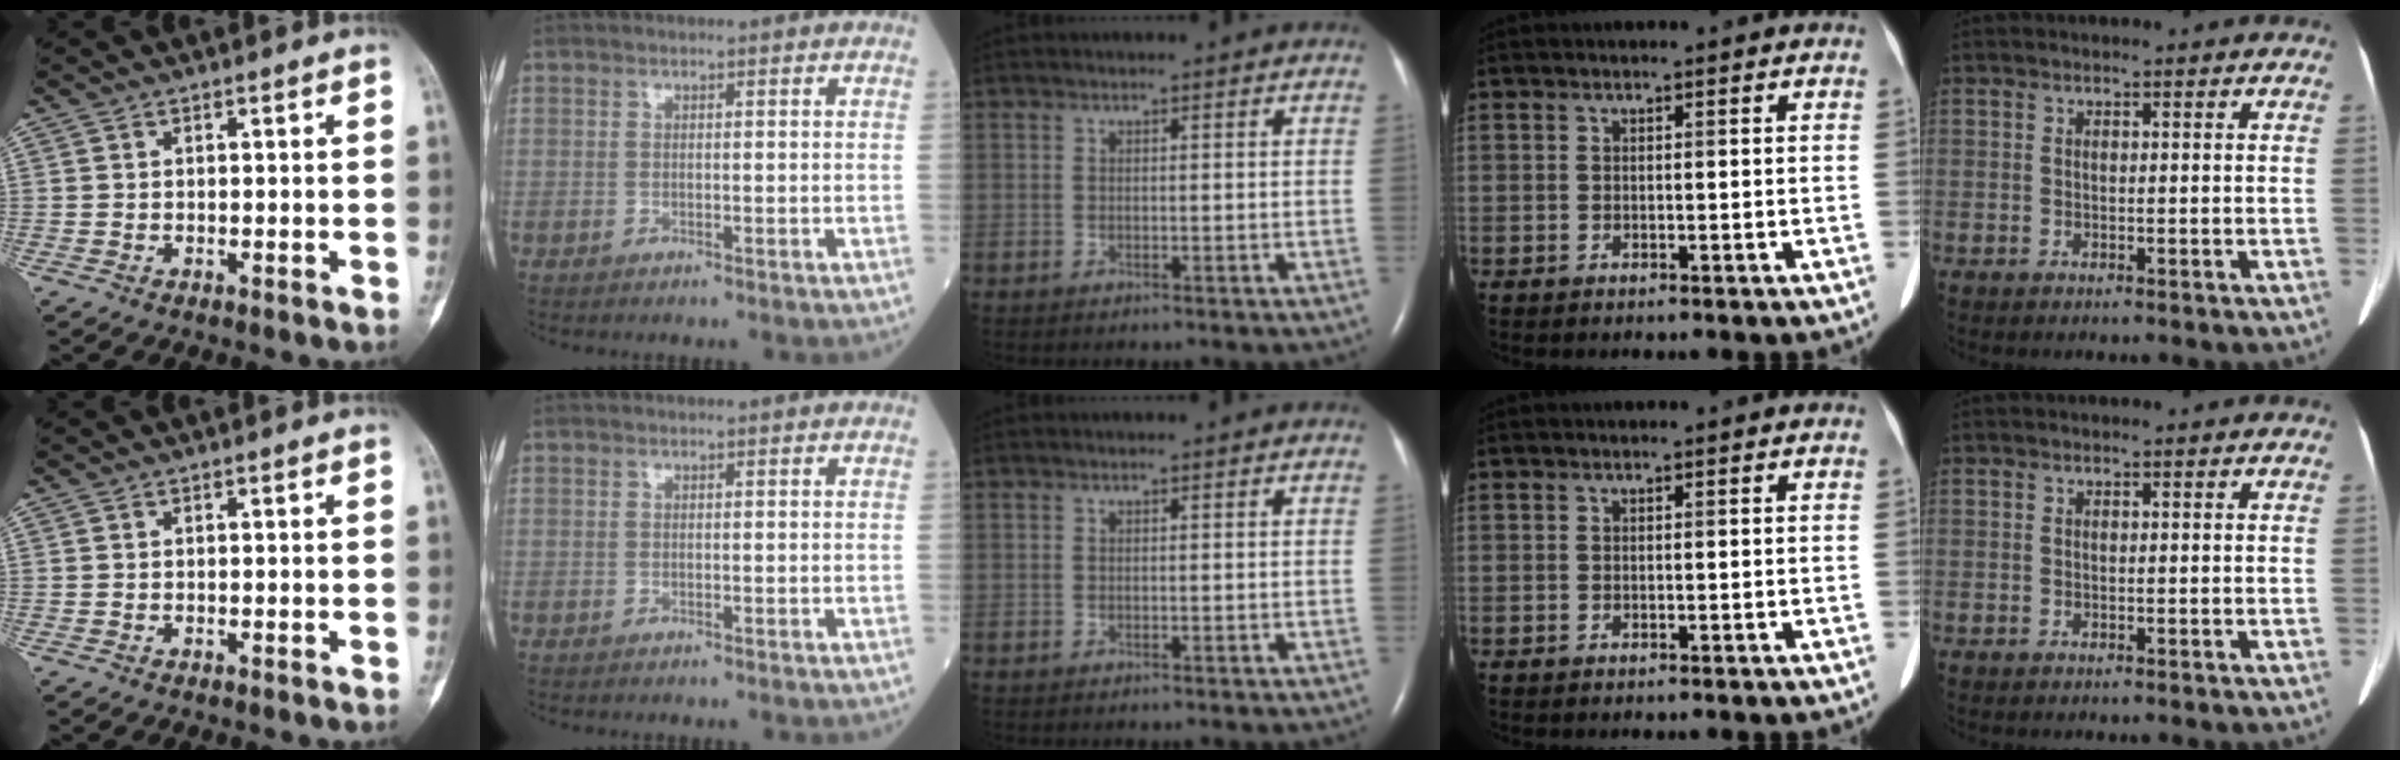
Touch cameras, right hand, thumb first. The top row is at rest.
{}